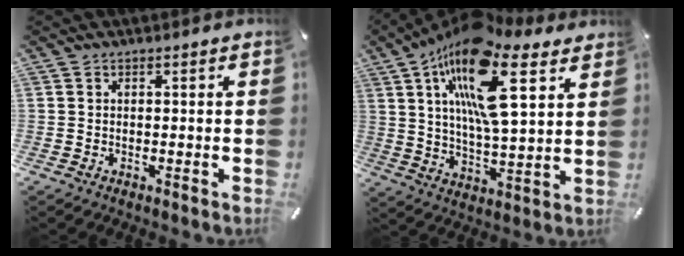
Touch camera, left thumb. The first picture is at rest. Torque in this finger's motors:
{"motor_torque": [2.35, 2.66, 2.38, -0.39, 1.04]}